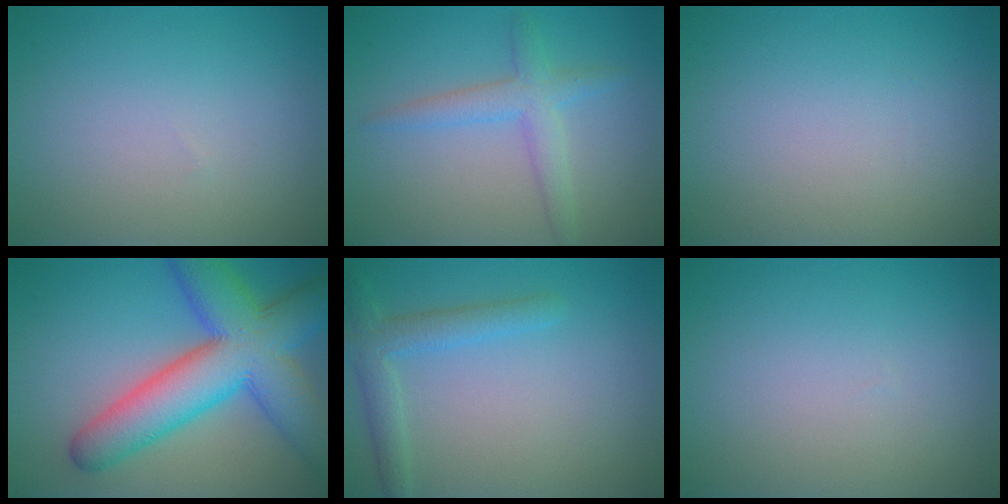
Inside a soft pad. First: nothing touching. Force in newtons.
{"total": 2.9, "press": 2.9, "slide": 0.1}
{"total": 0.0}
{"total": 11.3, "press": 11.3, "slide": 0.3}
{"total": 2.8, "press": 2.8, "slide": 0.2}
{"total": 0.0}